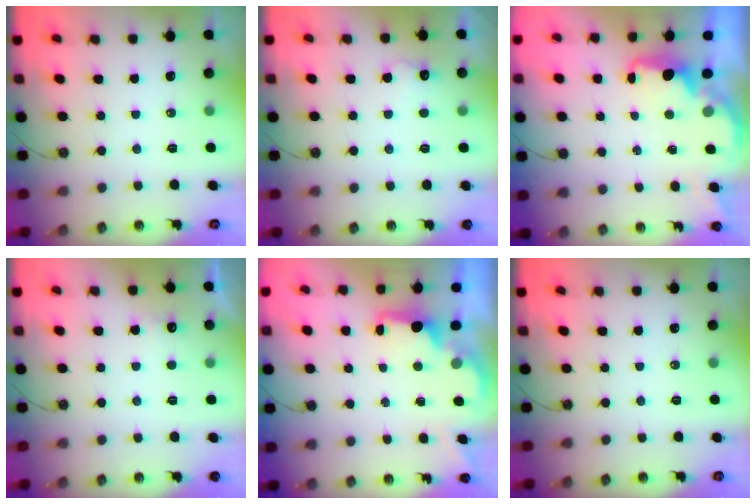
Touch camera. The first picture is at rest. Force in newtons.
{"total": 6.9, "press": 6.8, "slide": 1.3}
{"total": 2.3, "press": 2.1, "slide": 0.8}
{"total": 5.0, "press": 4.9, "slide": 1.3}
{"total": 1.8, "press": 1.7, "slide": 0.6}
{"total": 0.0}